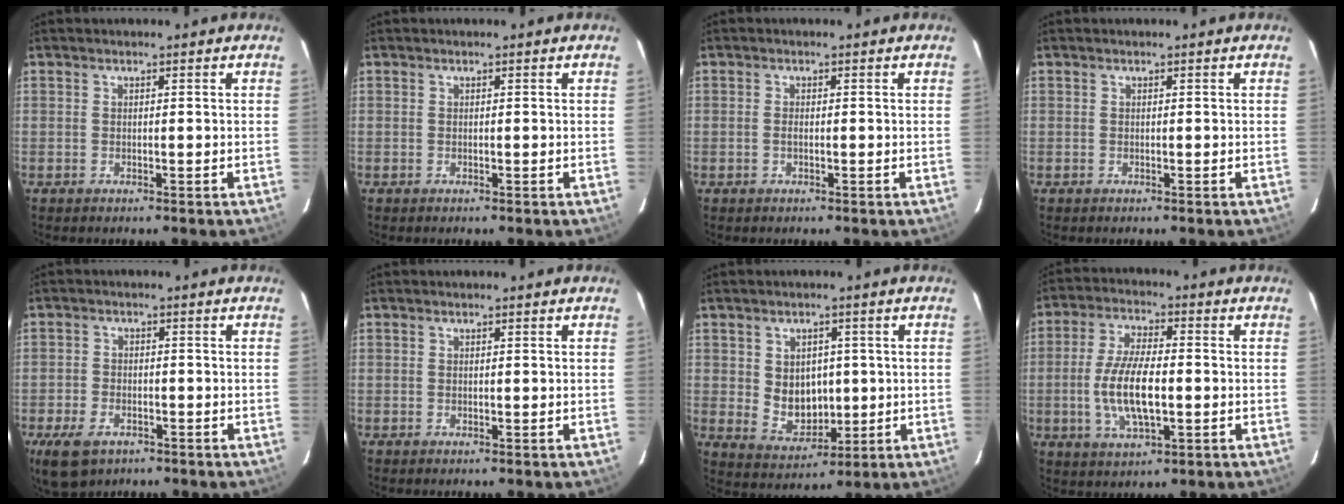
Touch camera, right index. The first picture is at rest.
{"total": 0.0}
{"total": 0.8, "force": [-0.2, 0.4, 0.7], "torque": [-0.017, 0.000, -0.005]}
{"total": 0.0}
{"total": 8.4, "force": [-5.1, 4.9, 4.5], "torque": [-0.117, -0.015, -0.089]}
{"total": 0.0}
{"total": 7.7, "force": [0.5, 6.2, 4.5], "torque": [-0.081, -0.002, 0.030]}
{"total": 11.0, "force": [-1.8, 3.9, 10.1], "torque": [-0.206, -0.003, -0.032]}